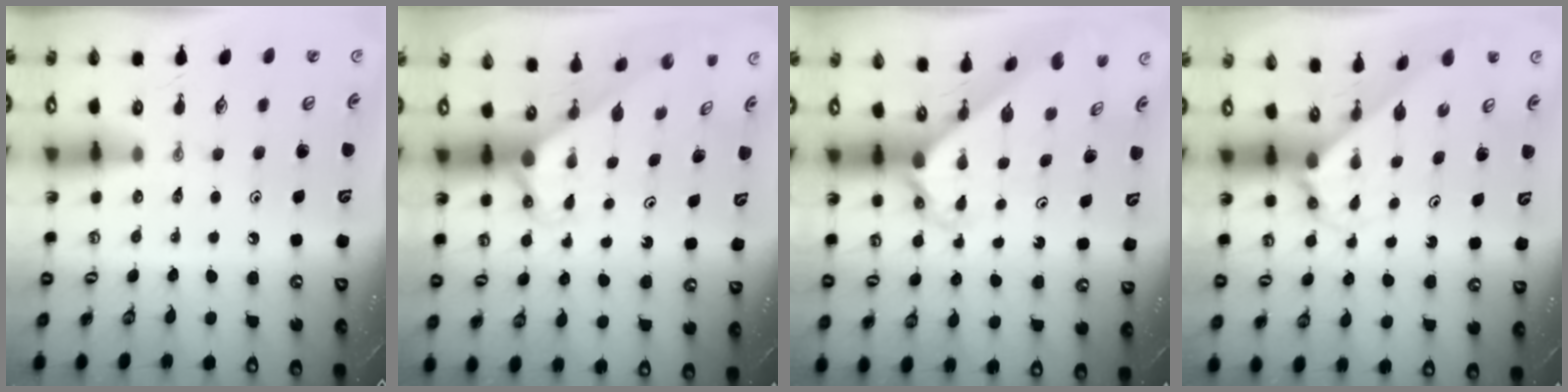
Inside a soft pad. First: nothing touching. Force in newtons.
{"total": 2.9, "press": 2.9, "slide": 0.0}
{"total": 2.6, "press": 2.6, "slide": 0.1}
{"total": 2.3, "press": 2.3, "slide": 0.2}